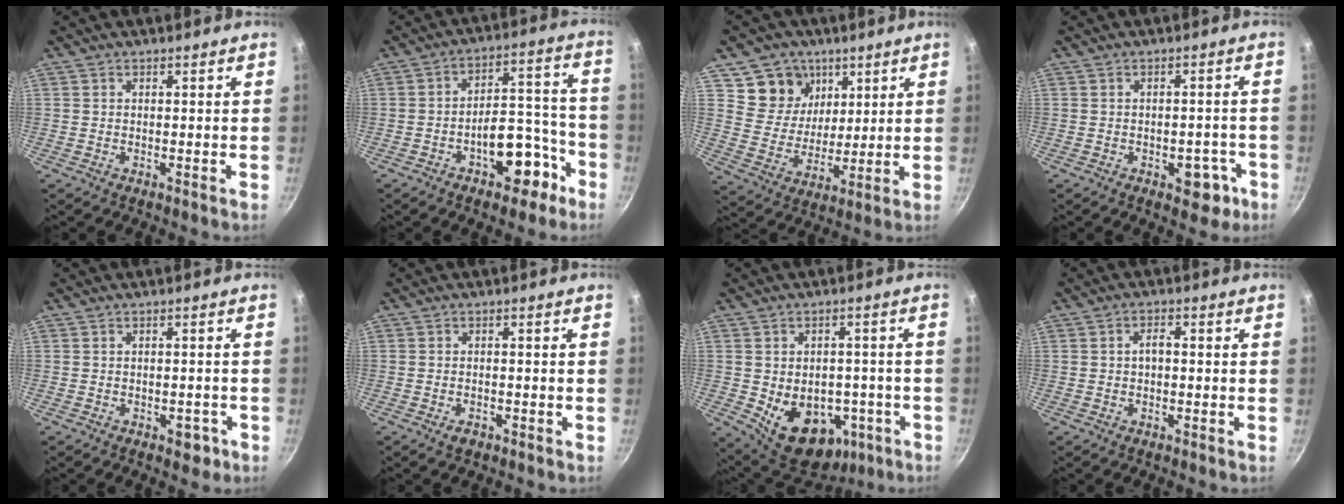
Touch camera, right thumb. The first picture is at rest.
{"total": 12.2, "force": [-6.2, 6.6, 8.1], "torque": [-0.068, 0.077, -0.077]}
{"total": 11.3, "force": [5.8, 9.3, 3.0], "torque": [-0.012, -0.044, 0.102]}
{"total": 5.6, "force": [-2.5, 3.5, 3.7], "torque": [-0.018, 0.018, -0.022]}
{"total": 3.0, "force": [-1.4, 1.9, 1.8], "torque": [-0.006, 0.015, -0.007]}
{"total": 2.0, "force": [-1.1, 1.1, 1.1], "torque": [-0.018, 0.007, -0.016]}
{"total": 15.8, "force": [-4.7, 11.4, 9.9], "torque": [-0.111, 0.012, -0.042]}
{"total": 2.4, "force": [-0.1, 1.5, 1.9], "torque": [-0.027, 0.013, -0.003]}